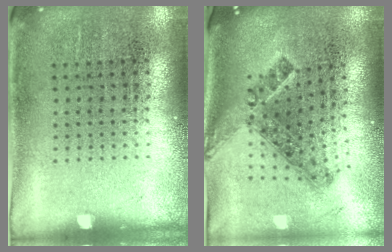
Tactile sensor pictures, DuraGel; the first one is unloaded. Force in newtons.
{"total": 1.5, "press": 1.1, "slide": 1.0}